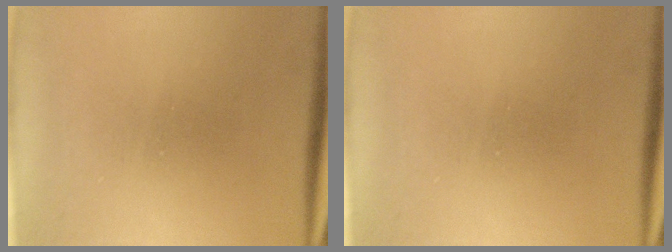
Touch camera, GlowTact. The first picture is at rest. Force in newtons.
{"total": 0.0}